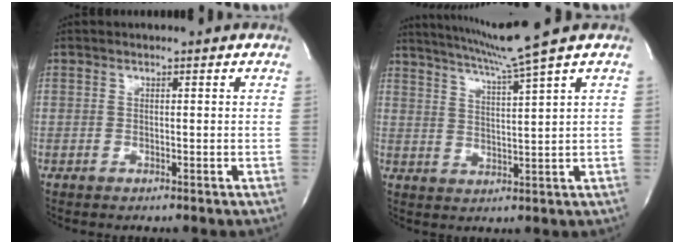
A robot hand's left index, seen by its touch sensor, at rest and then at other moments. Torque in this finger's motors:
{"motor_torque": [0.14, -0.47, 0.01, 0.04]}